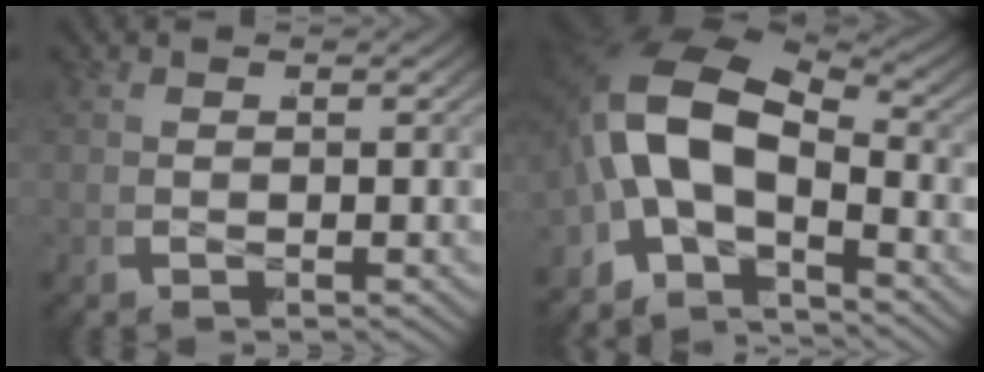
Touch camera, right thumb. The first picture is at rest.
{"total": 13.9, "force": [-1.5, 10.4, 9.1], "torque": [-0.193, -0.019, -0.046]}